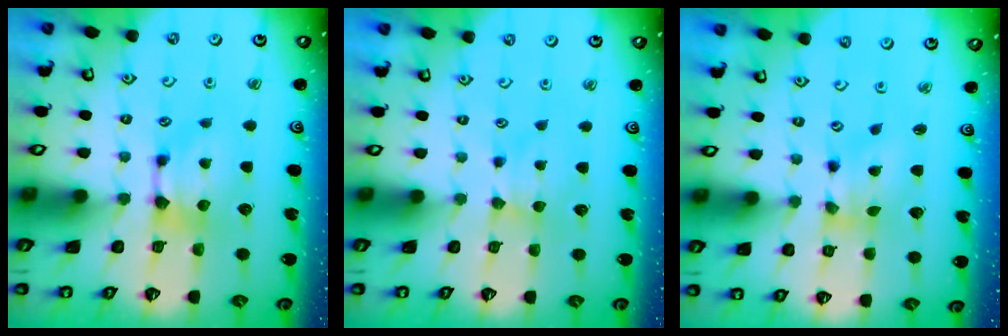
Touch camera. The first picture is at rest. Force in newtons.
{"total": 1.8, "press": 1.8, "slide": 0.4}
{"total": 1.4, "press": 0.8, "slide": 1.2}